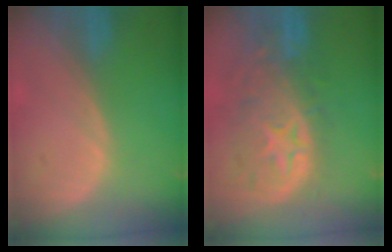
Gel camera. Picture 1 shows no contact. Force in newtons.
{"total": 11.1, "press": 9.8, "slide": 5.1}